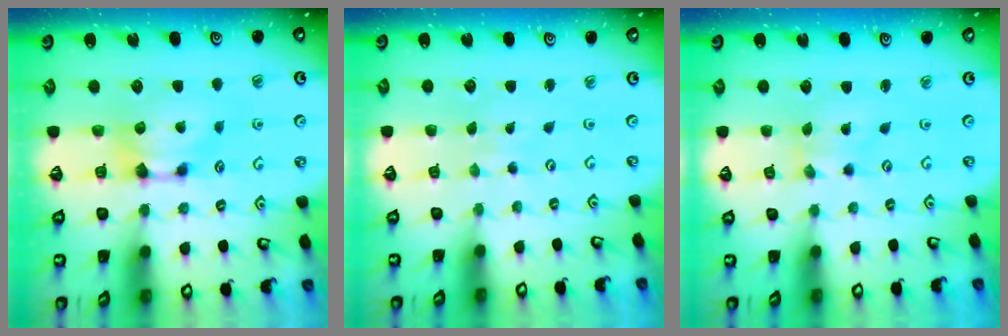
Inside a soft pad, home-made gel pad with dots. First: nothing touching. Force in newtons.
{"total": 5.3, "press": 5.3, "slide": 0.3}
{"total": 3.0, "press": 2.9, "slide": 0.8}